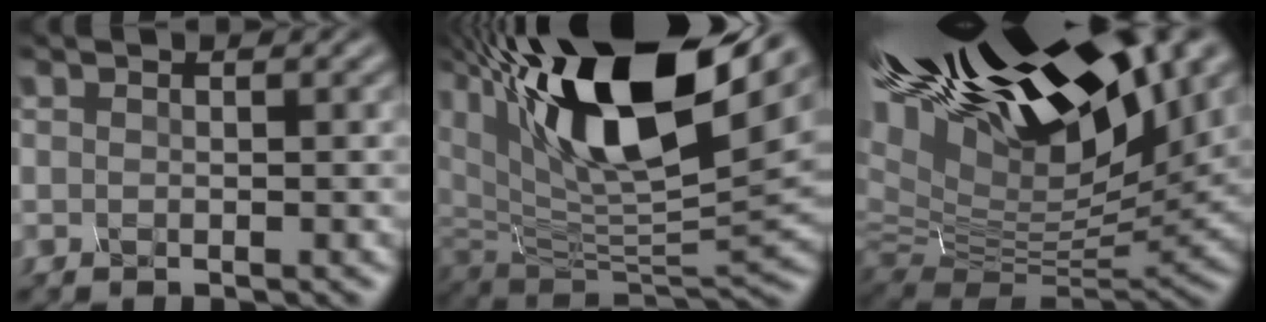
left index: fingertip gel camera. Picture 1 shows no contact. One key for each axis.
{"total": 15.0, "fx": 8.8, "fy": 6.3, "fz": 10.4, "tx": -0.222, "ty": 0.030, "tz": 0.166}
{"total": 16.4, "fx": 10.6, "fy": 5.9, "fz": 11.1, "tx": -0.233, "ty": 0.040, "tz": 0.197}